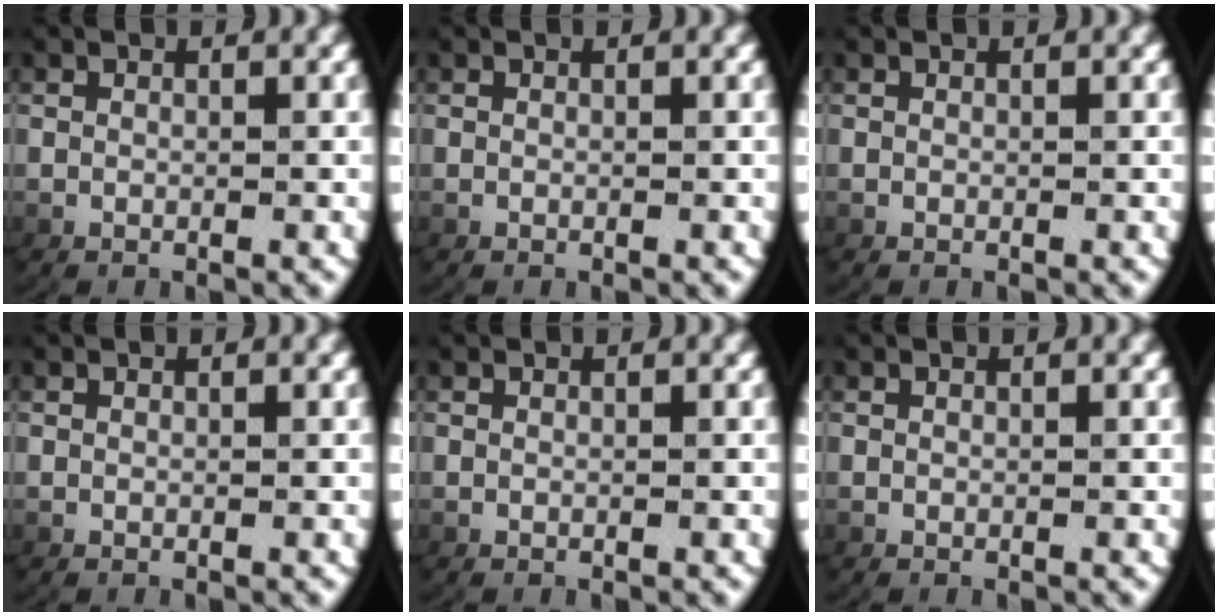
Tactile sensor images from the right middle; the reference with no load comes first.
{"total": 0.0}
{"total": 0.0}
{"total": 0.0}
{"total": 0.0}
{"total": 0.0}